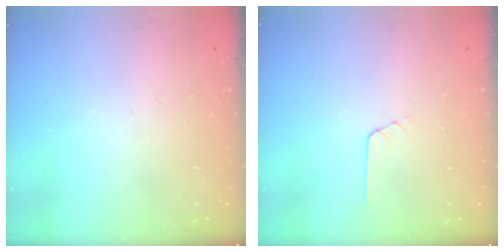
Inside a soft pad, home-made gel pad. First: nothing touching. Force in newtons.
{"total": 3.7, "press": 3.7, "slide": 0.4}